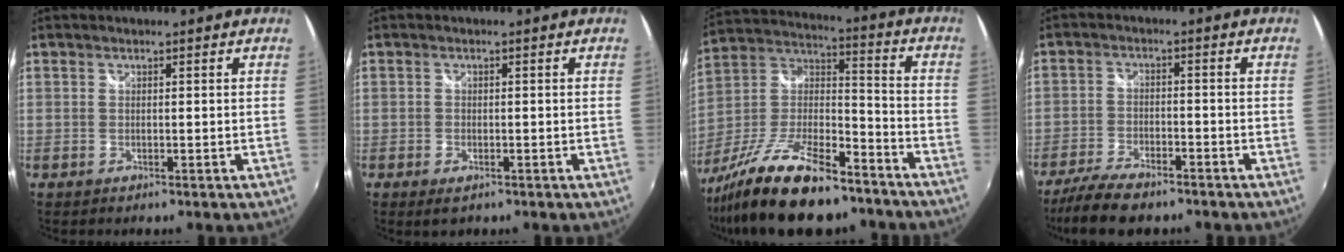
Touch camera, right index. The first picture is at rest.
{"total": 2.3, "force": [-1.4, 1.3, 1.4], "torque": [-0.027, -0.008, -0.022]}
{"total": 21.7, "force": [-15.6, 7.3, 13.2], "torque": [-0.257, -0.010, -0.258]}
{"total": 10.6, "force": [-8.6, 3.2, 5.4], "torque": [-0.131, -0.025, -0.152]}